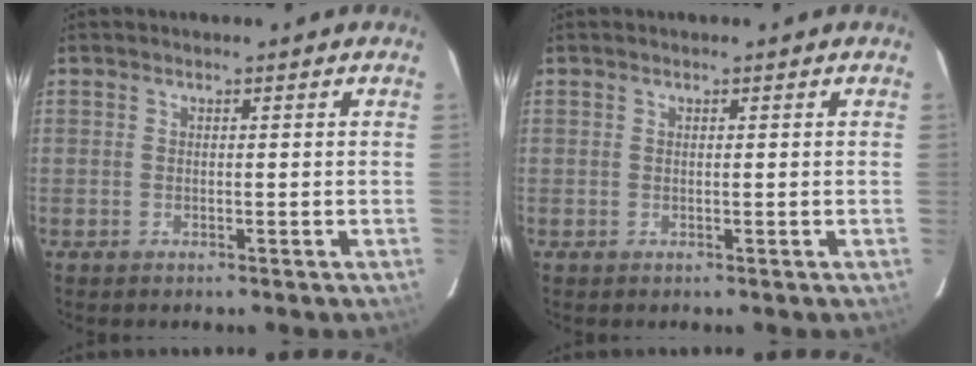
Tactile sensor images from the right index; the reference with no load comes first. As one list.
[{"total": 0.0}]